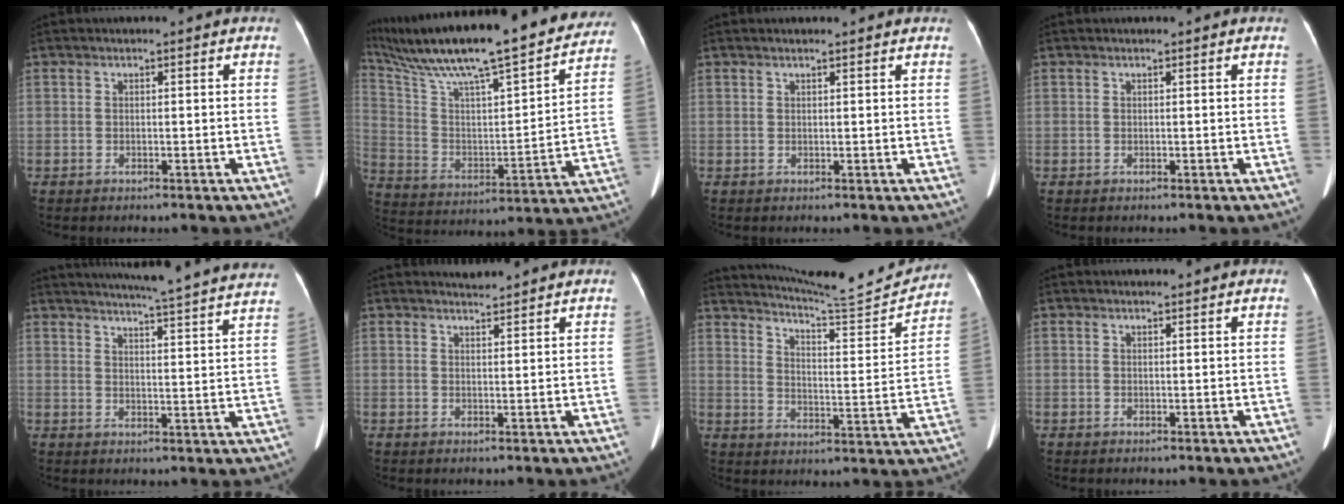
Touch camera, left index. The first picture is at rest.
{"total": 31.7, "force": [26.6, 4.7, 16.4], "torque": [-0.293, -0.013, 0.390]}
{"total": 2.1, "force": [1.9, 0.2, 0.9], "torque": [-0.012, 0.019, 0.025]}
{"total": 0.0}
{"total": 25.4, "force": [23.6, 0.0, 9.3], "torque": [-0.142, -0.054, 0.280]}
{"total": 2.0, "force": [1.9, -0.2, 0.0], "torque": [-0.006, 0.006, 0.036]}
{"total": 15.6, "force": [15.3, -0.6, 3.0], "torque": [-0.058, -0.050, 0.213]}
{"total": 1.4, "force": [1.4, 0.1, 0.4], "torque": [-0.009, 0.010, 0.020]}